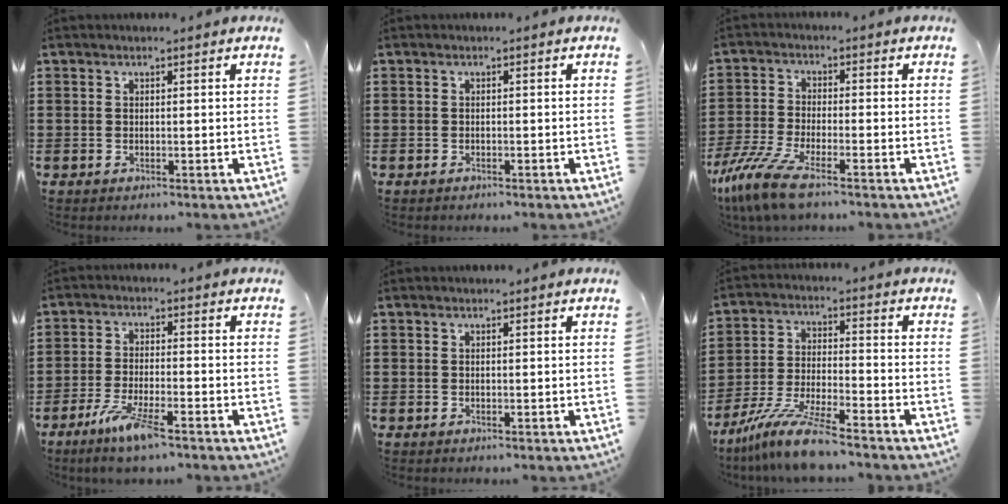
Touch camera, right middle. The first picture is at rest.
{"total": 0.5, "force": [-0.5, 0.1, 0.0], "torque": [-0.001, -0.001, -0.011]}
{"total": 8.5, "force": [-6.3, 1.6, 5.4], "torque": [-0.135, -0.013, -0.127]}
{"total": 6.7, "force": [-4.3, 1.1, 5.0], "torque": [-0.103, -0.013, -0.078]}
{"total": 0.0}
{"total": 10.1, "force": [-8.7, 0.3, 5.2], "torque": [-0.111, 0.000, -0.171]}